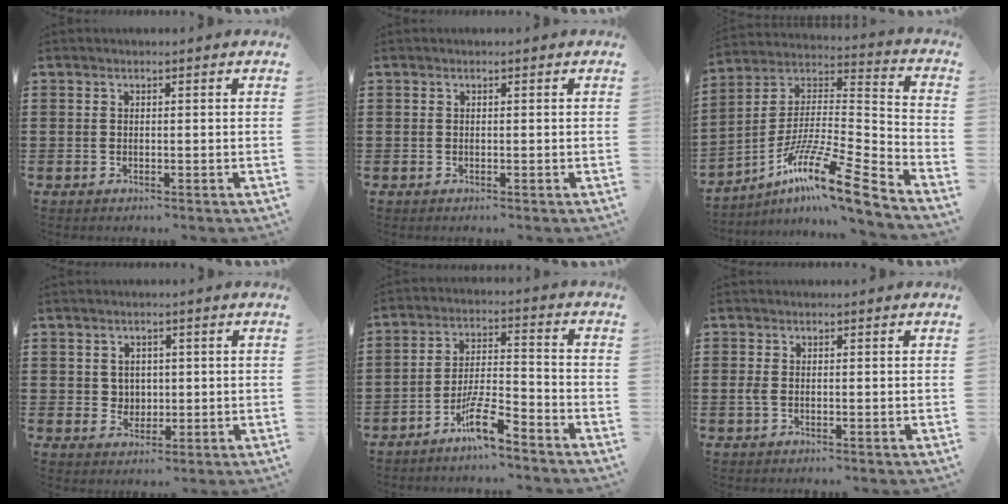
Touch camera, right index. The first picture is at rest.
{"total": 0.0}
{"total": 13.5, "force": [-9.5, 1.5, 9.6], "torque": [-0.175, 0.003, -0.181]}
{"total": 2.6, "force": [0.8, 2.3, 0.6], "torque": [-0.021, 0.011, 0.013]}
{"total": 7.6, "force": [-5.7, 1.2, 4.9], "torque": [-0.105, 0.001, -0.109]}
{"total": 1.1, "force": [-0.2, 0.4, 1.0], "torque": [-0.028, -0.004, -0.006]}